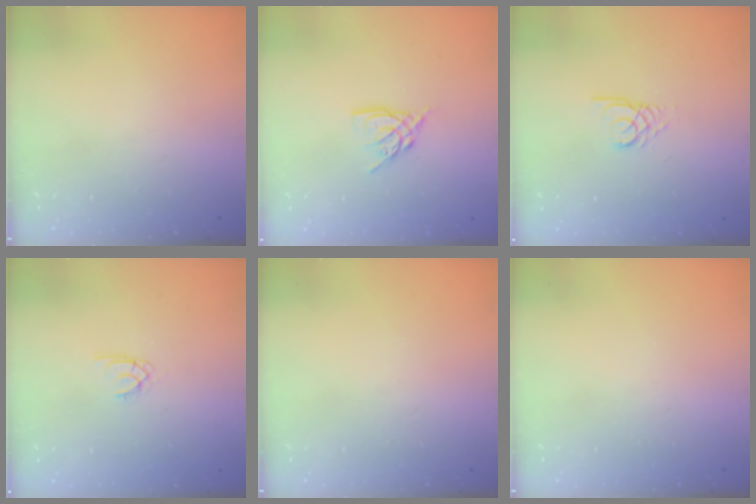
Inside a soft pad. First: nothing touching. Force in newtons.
{"total": 8.0, "press": 7.9, "slide": 1.1}
{"total": 2.5, "press": 2.5, "slide": 0.2}
{"total": 1.5, "press": 1.4, "slide": 0.2}
{"total": 0.0}
{"total": 0.0}